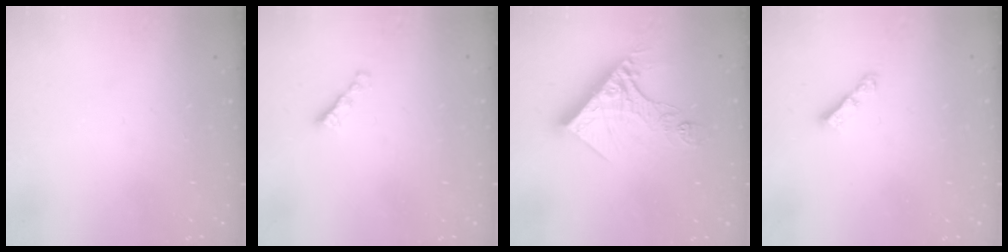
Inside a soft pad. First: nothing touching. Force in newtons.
{"total": 2.7, "press": 2.6, "slide": 0.7}
{"total": 15.5, "press": 15.4, "slide": 1.4}
{"total": 3.8, "press": 3.8, "slide": 0.2}